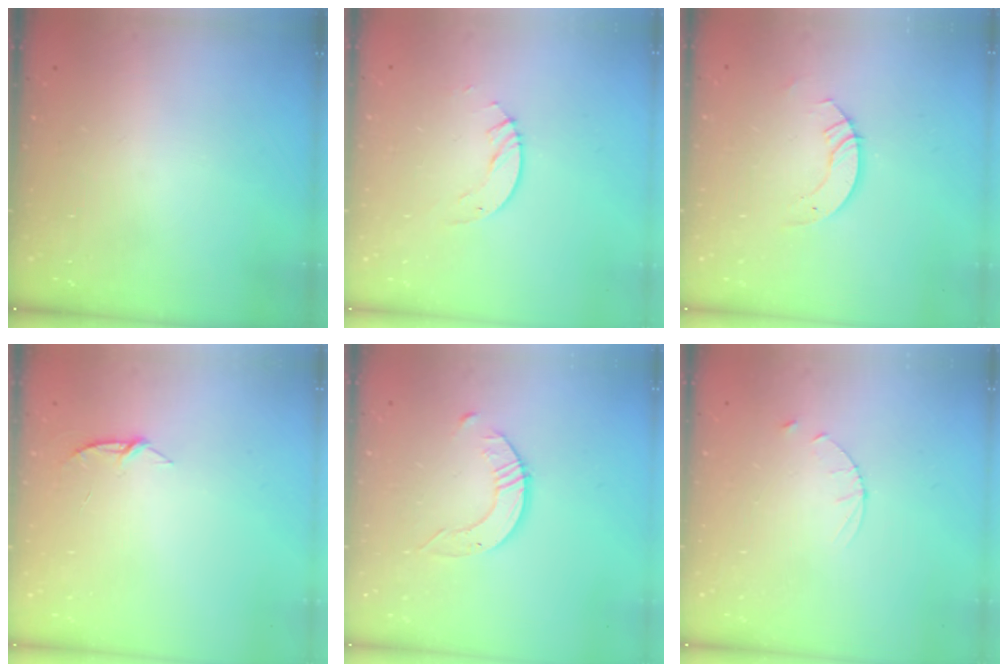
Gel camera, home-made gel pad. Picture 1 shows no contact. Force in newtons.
{"total": 4.5, "press": 4.5, "slide": 0.4}
{"total": 3.7, "press": 3.7, "slide": 0.3}
{"total": 4.3, "press": 4.3, "slide": 0.4}
{"total": 3.4, "press": 3.3, "slide": 0.4}
{"total": 3.1, "press": 3.1, "slide": 0.3}